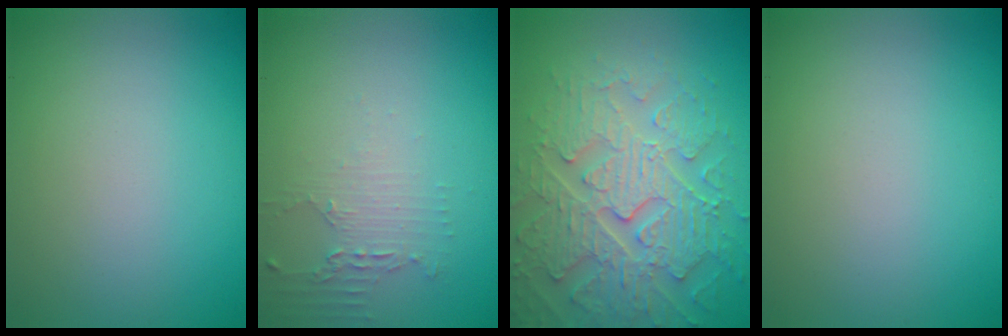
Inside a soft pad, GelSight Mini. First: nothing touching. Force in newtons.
{"total": 1.9, "press": 1.3, "slide": 1.4}
{"total": 6.8, "press": 5.8, "slide": 3.6}
{"total": 0.0}